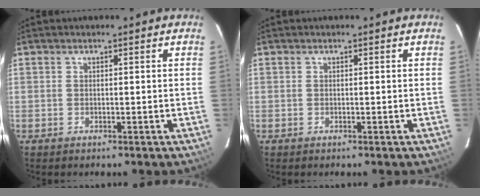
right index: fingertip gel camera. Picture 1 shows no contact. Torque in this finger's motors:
{"motor_torque": [0.00, 0.00, 0.00, 0.00]}